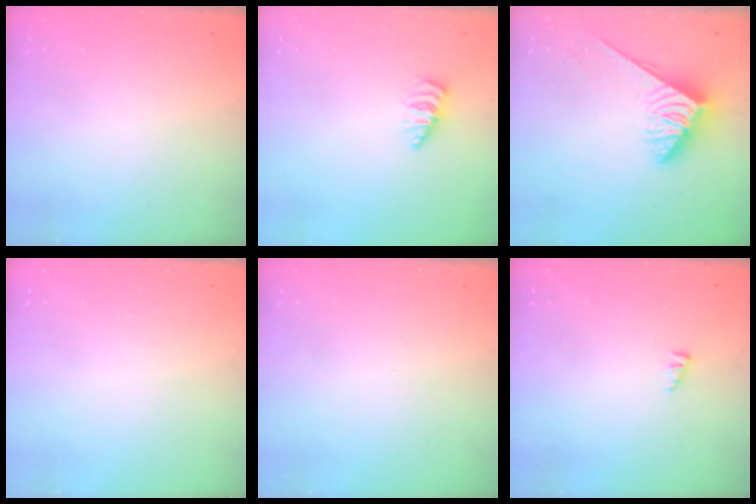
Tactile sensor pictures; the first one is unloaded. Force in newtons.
{"total": 2.8, "press": 2.7, "slide": 0.3}
{"total": 3.8, "press": 3.8, "slide": 0.6}
{"total": 0.0}
{"total": 0.0}
{"total": 1.6, "press": 1.5, "slide": 0.4}